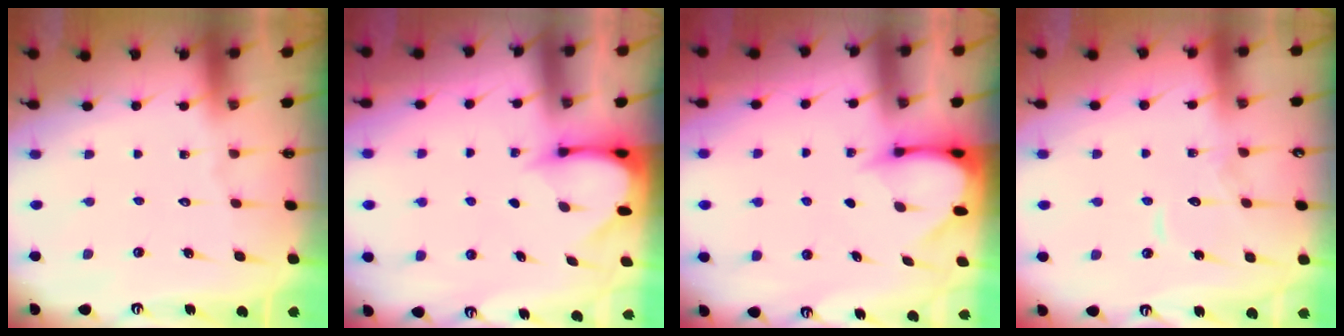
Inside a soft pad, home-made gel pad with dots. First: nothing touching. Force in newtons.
{"total": 3.4, "press": 3.4, "slide": 0.3}
{"total": 3.3, "press": 3.3, "slide": 0.3}
{"total": 9.8, "press": 9.8, "slide": 0.5}